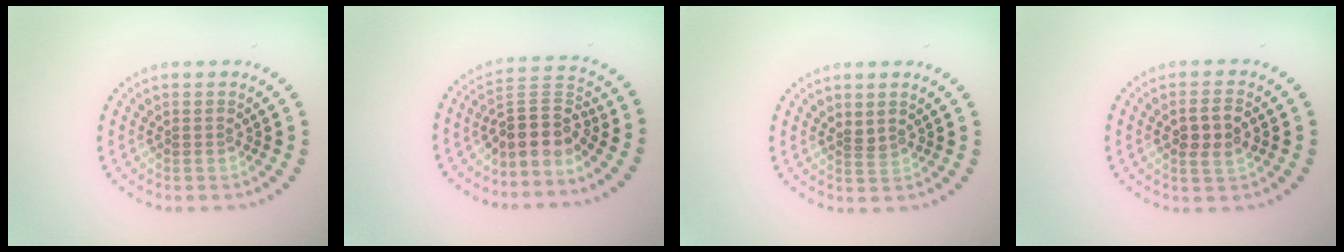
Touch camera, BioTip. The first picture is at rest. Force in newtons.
{"total": 4.0, "press": 3.2, "slide": 2.4}
{"total": 0.8, "press": 0.4, "slide": 0.6}
{"total": 2.6, "press": 2.6, "slide": 0.4}